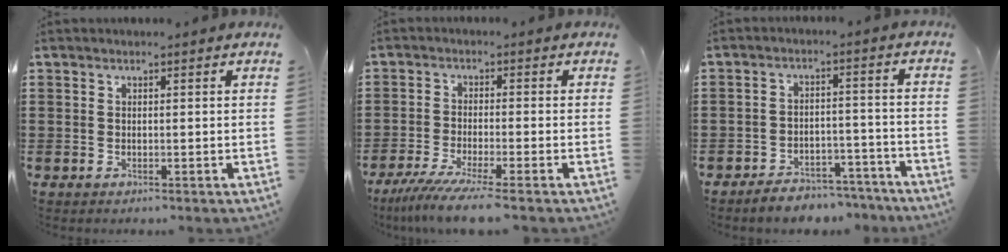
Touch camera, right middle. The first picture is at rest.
{"total": 4.9, "force": [-4.0, -0.5, 2.7], "torque": [-0.067, -0.025, -0.078]}
{"total": 4.4, "force": [-4.3, 0.6, 0.3], "torque": [-0.008, 0.008, -0.089]}